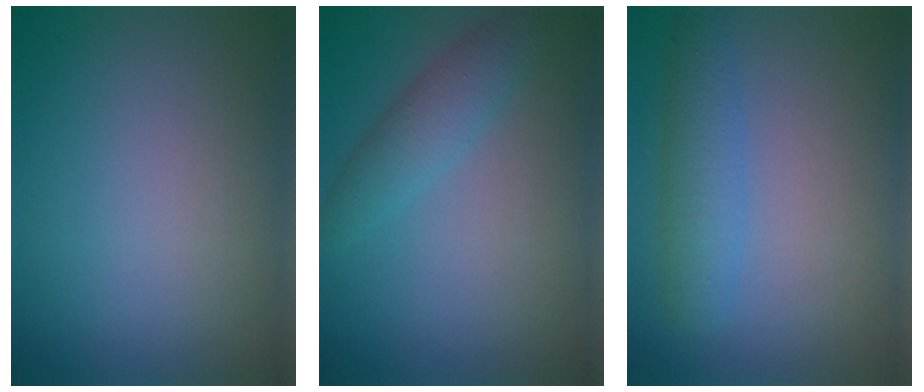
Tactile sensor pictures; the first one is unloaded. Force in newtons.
{"total": 2.7, "press": 2.7, "slide": 0.1}
{"total": 3.1, "press": 3.1, "slide": 0.0}